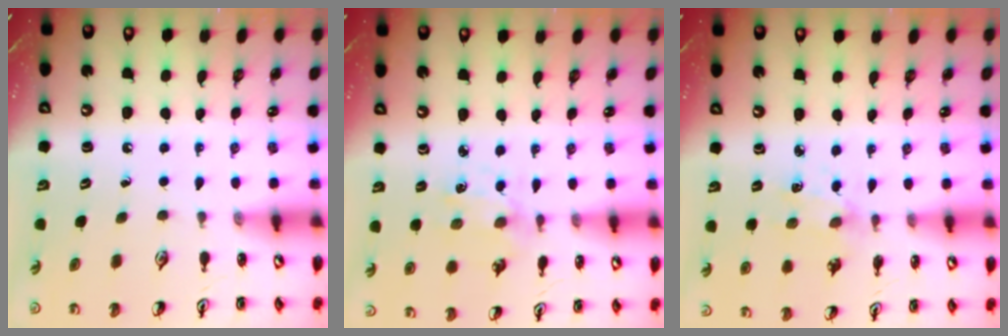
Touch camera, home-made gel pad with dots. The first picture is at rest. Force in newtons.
{"total": 2.0, "press": 1.9, "slide": 0.4}
{"total": 2.5, "press": 2.5, "slide": 0.2}